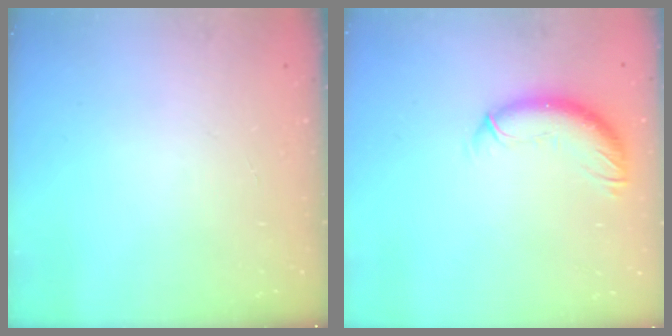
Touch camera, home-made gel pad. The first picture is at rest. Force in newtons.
{"total": 10.3, "press": 10.2, "slide": 1.4}